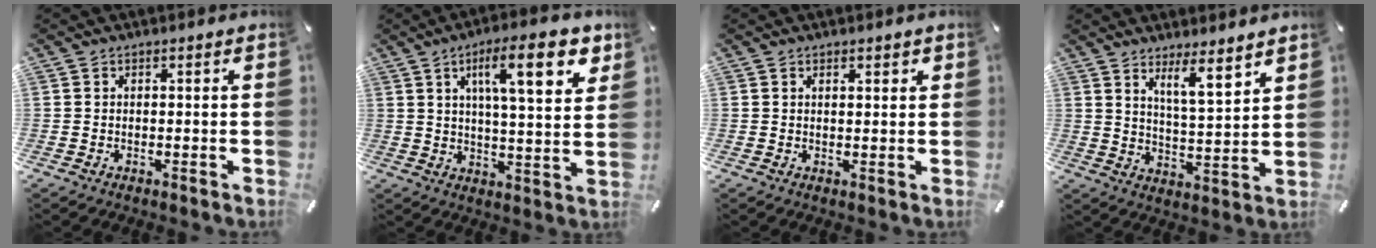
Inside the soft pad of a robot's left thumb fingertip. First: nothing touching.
{"total": 16.0, "force": [7.3, 4.6, 13.5], "torque": [-0.202, -0.020, 0.108]}
{"total": 1.3, "force": [0.9, 0.6, 0.7], "torque": [-0.014, 0.000, 0.016]}
{"total": 7.8, "force": [6.5, 1.0, 4.2], "torque": [-0.069, -0.050, 0.111]}